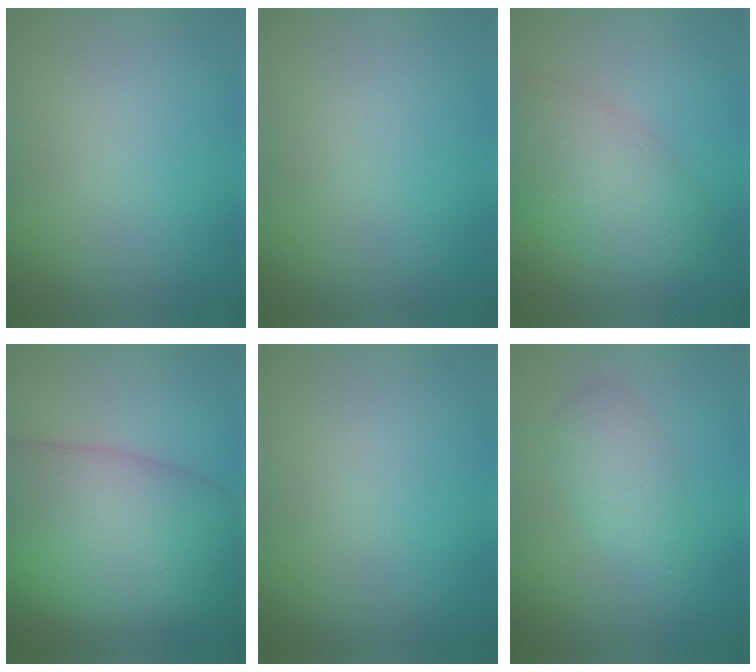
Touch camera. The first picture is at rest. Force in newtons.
{"total": 0.0}
{"total": 6.1, "press": 6.0, "slide": 0.3}
{"total": 13.5, "press": 13.5, "slide": 0.2}
{"total": 0.0}
{"total": 2.7, "press": 2.7, "slide": 0.1}